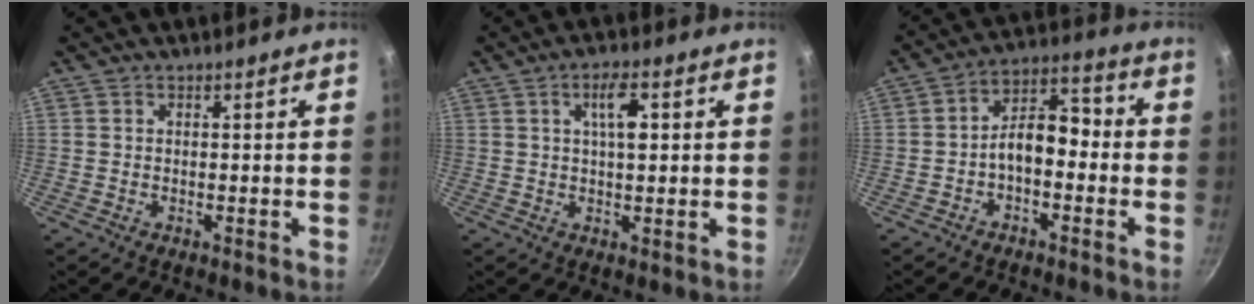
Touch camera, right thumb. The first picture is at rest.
{"total": 6.0, "force": [1.6, 2.1, 5.4], "torque": [-0.080, -0.001, 0.024]}
{"total": 8.7, "force": [-2.2, 5.2, 6.6], "torque": [-0.079, 0.048, -0.047]}